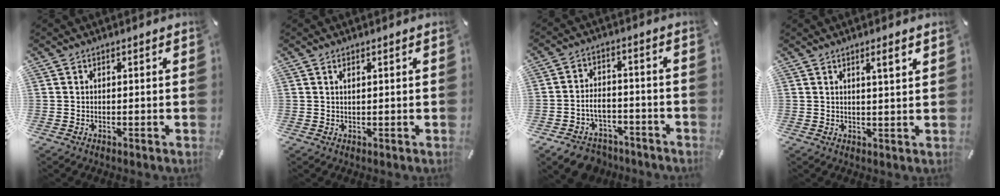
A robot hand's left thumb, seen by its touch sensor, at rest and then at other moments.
{"total": 1.0, "force": [0.4, 0.3, 0.8], "torque": [-0.016, 0.001, 0.007]}
{"total": 7.7, "force": [-4.7, 5.3, 3.0], "torque": [-0.053, 0.036, -0.085]}
{"total": 3.7, "force": [2.0, 0.3, 3.2], "torque": [-0.057, -0.003, 0.030]}